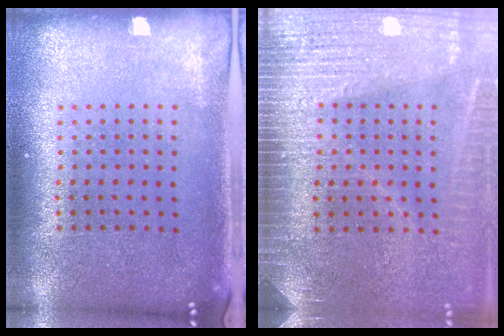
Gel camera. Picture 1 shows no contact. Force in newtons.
{"total": 3.5, "press": 3.1, "slide": 1.7}